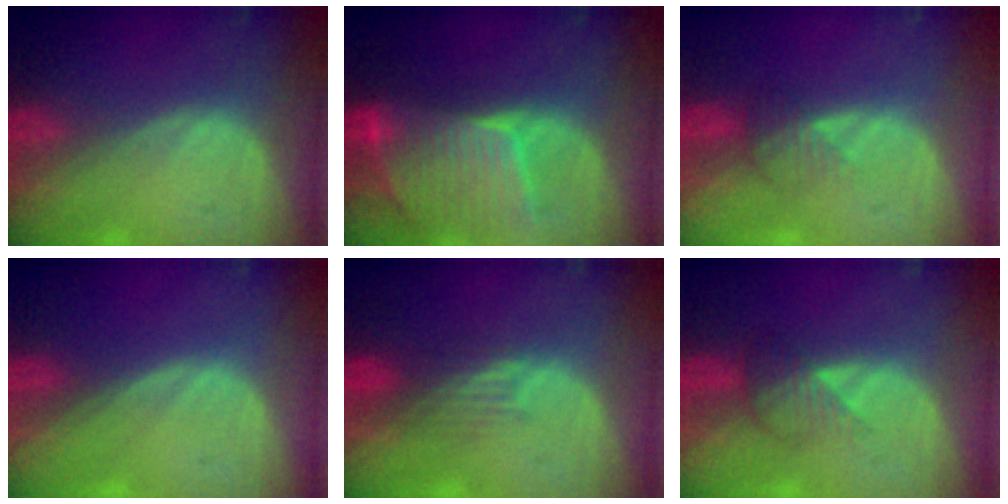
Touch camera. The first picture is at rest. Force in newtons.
{"total": 9.3, "press": 8.1, "slide": 4.4}
{"total": 2.4, "press": 2.4, "slide": 0.1}
{"total": 0.0}
{"total": 3.8, "press": 3.1, "slide": 2.1}
{"total": 3.3, "press": 3.1, "slide": 1.0}